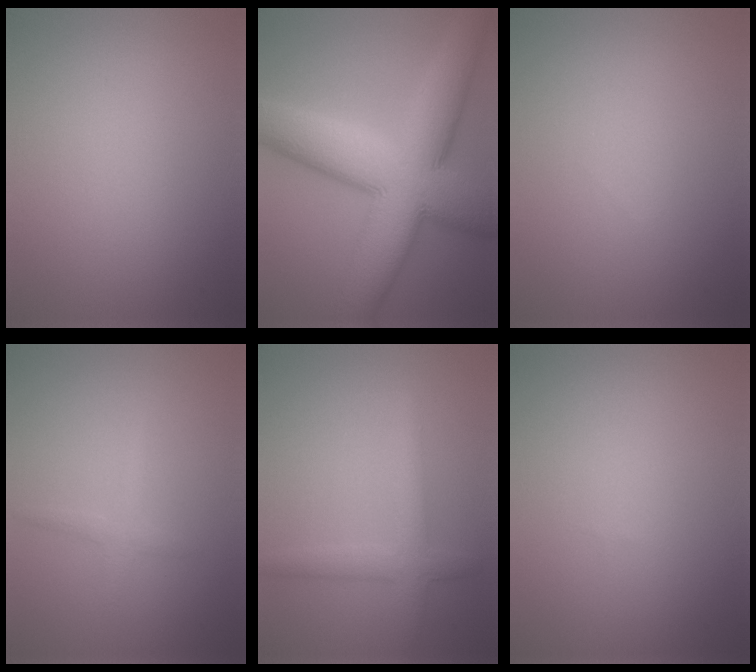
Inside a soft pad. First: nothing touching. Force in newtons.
{"total": 13.6, "press": 13.6, "slide": 0.1}
{"total": 0.0}
{"total": 1.4, "press": 1.4, "slide": 0.1}
{"total": 2.8, "press": 2.8, "slide": 0.1}
{"total": 0.0}